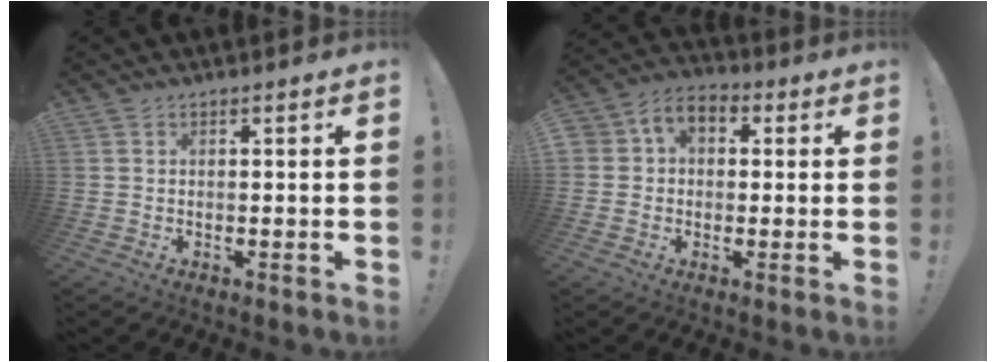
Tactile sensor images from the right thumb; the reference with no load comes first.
{"total": 6.1, "force": [0.1, 5.4, 2.8], "torque": [-0.046, 0.008, 0.003]}